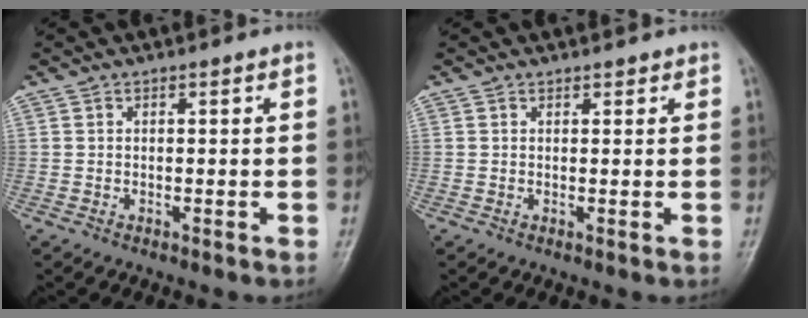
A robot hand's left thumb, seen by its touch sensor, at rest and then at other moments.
{"total": 1.1, "force": [0.9, 0.7, 0.0], "torque": [0.012, -0.006, 0.007]}